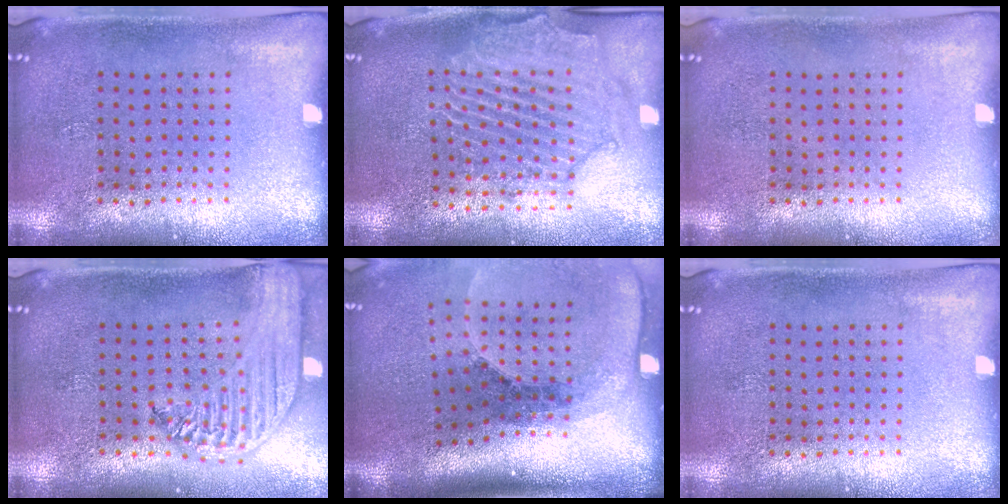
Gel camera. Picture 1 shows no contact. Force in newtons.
{"total": 2.3, "press": 2.1, "slide": 0.7}
{"total": 0.0}
{"total": 2.8, "press": 2.2, "slide": 1.6}
{"total": 2.7, "press": 1.9, "slide": 2.0}
{"total": 0.0}